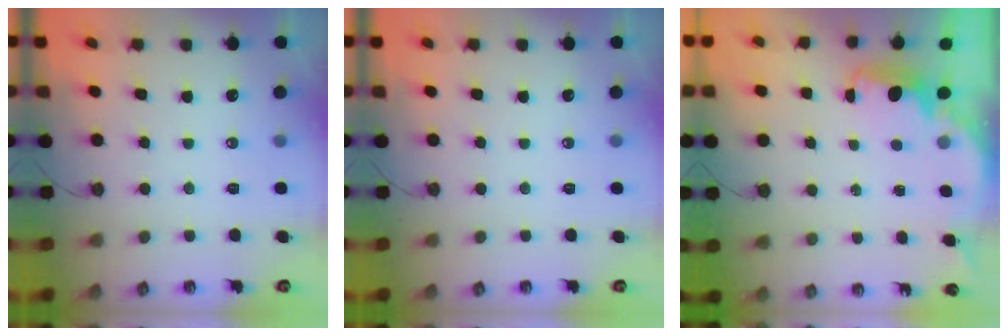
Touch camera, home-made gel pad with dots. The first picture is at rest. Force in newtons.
{"total": 0.0}
{"total": 2.2, "press": 2.1, "slide": 0.6}